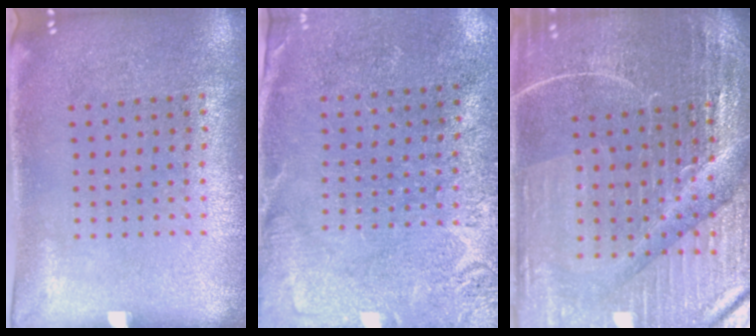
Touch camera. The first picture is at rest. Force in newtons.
{"total": 2.7, "press": 2.6, "slide": 0.9}
{"total": 5.2, "press": 4.9, "slide": 1.6}